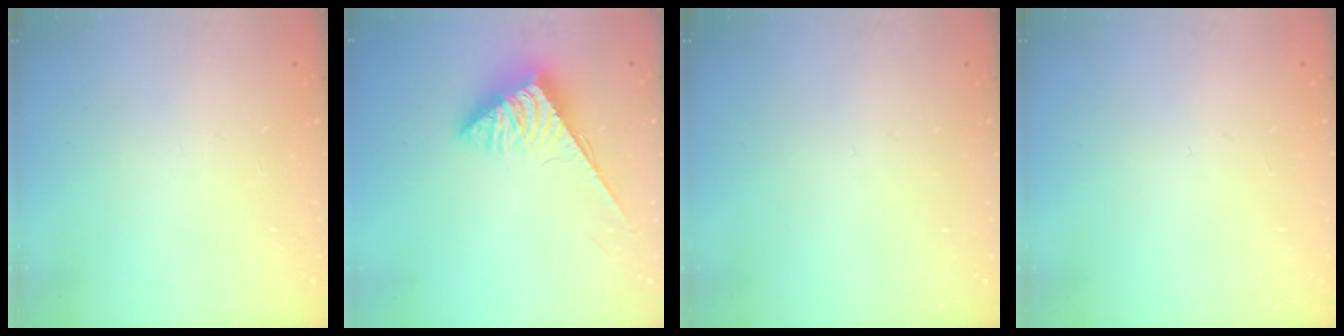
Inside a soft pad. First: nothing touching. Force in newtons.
{"total": 3.8, "press": 3.8, "slide": 0.6}
{"total": 0.0}
{"total": 0.0}